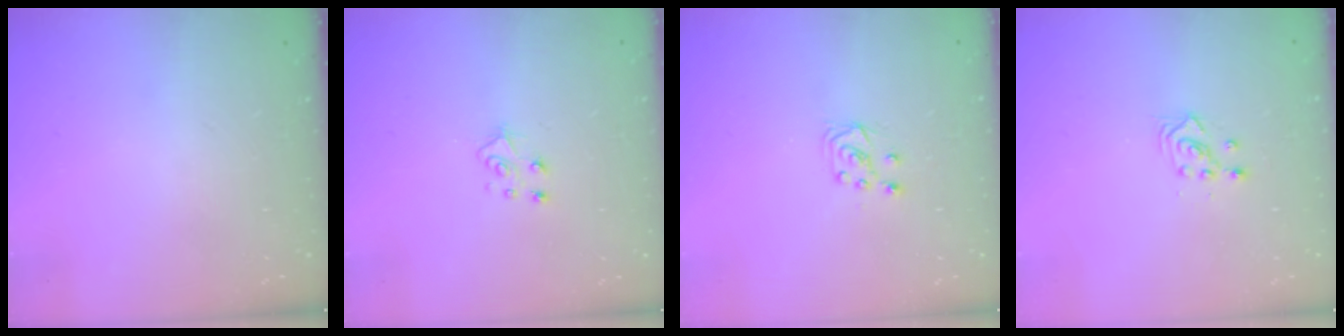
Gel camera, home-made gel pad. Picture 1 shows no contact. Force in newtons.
{"total": 5.6, "press": 5.6, "slide": 0.4}
{"total": 5.2, "press": 5.2, "slide": 0.4}
{"total": 2.3, "press": 2.3, "slide": 0.3}